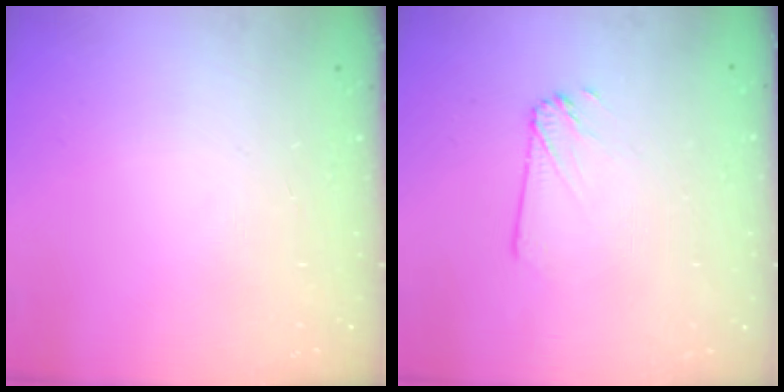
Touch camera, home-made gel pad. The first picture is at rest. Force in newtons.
{"total": 1.6, "press": 1.6, "slide": 0.0}